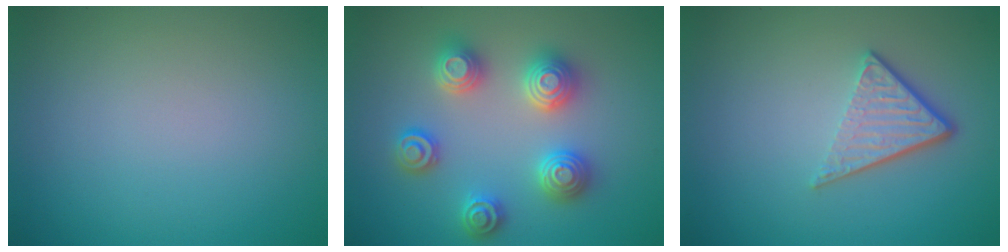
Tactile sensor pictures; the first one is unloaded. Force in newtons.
{"total": 4.8, "press": 4.7, "slide": 0.6}
{"total": 3.9, "press": 2.7, "slide": 2.9}